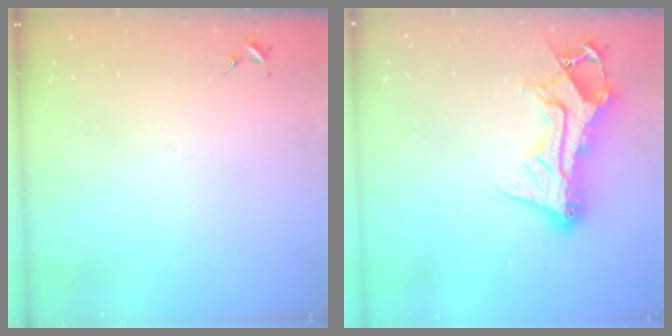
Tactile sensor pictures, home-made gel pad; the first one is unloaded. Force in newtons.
{"total": 17.1, "press": 17.1, "slide": 1.5}